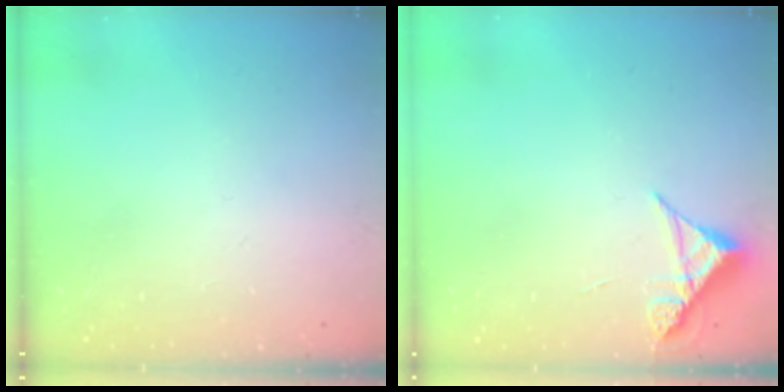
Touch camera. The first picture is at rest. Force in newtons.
{"total": 4.9, "press": 4.9, "slide": 0.4}